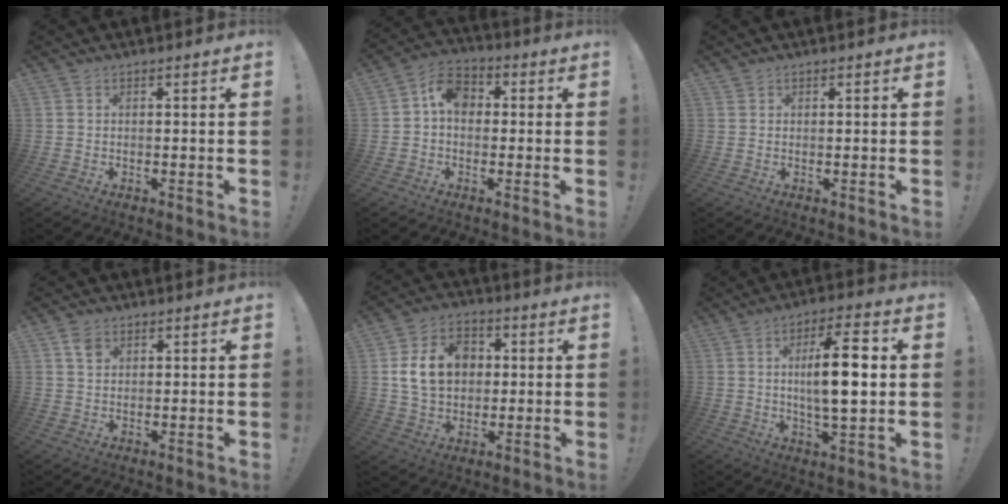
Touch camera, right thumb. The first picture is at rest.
{"total": 8.1, "force": [1.0, 6.2, 5.1], "torque": [-0.079, 0.016, 0.021]}
{"total": 0.7, "force": [0.6, 0.1, 0.0], "torque": [0.008, -0.004, 0.011]}
{"total": 3.1, "force": [1.6, 2.4, 1.2], "torque": [-0.006, -0.006, 0.027]}
{"total": 14.8, "force": [2.4, 11.8, 8.5], "torque": [-0.133, 0.004, 0.055]}
{"total": 14.0, "force": [1.6, 4.0, 13.3], "torque": [-0.217, -0.001, 0.016]}